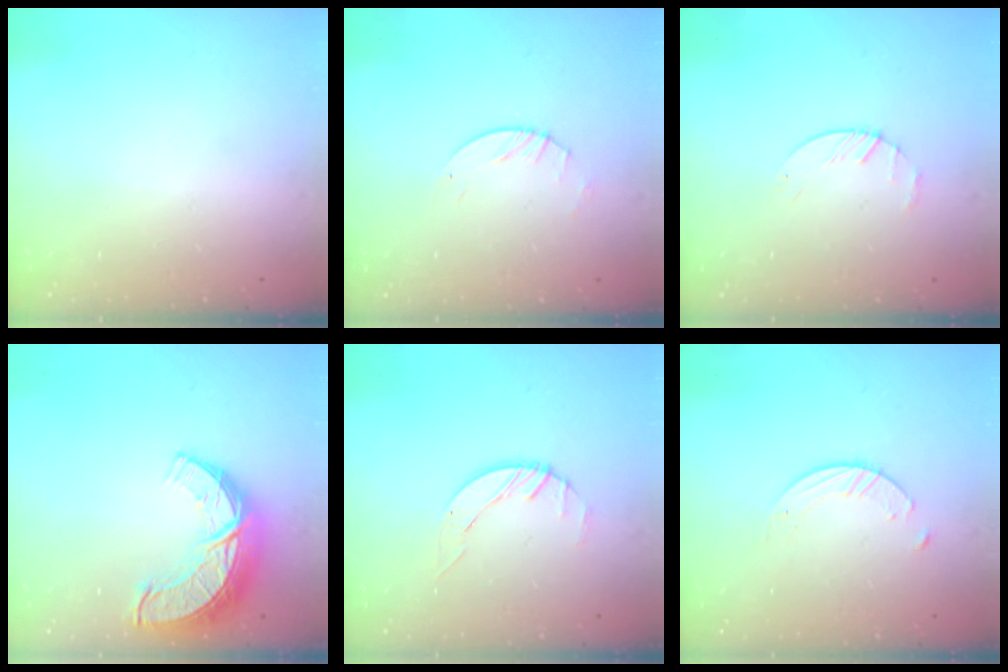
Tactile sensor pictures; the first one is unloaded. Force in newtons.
{"total": 2.8, "press": 2.8, "slide": 0.4}
{"total": 2.2, "press": 2.2, "slide": 0.3}
{"total": 12.6, "press": 12.6, "slide": 0.9}
{"total": 2.9, "press": 2.8, "slide": 0.3}
{"total": 1.4, "press": 1.4, "slide": 0.2}